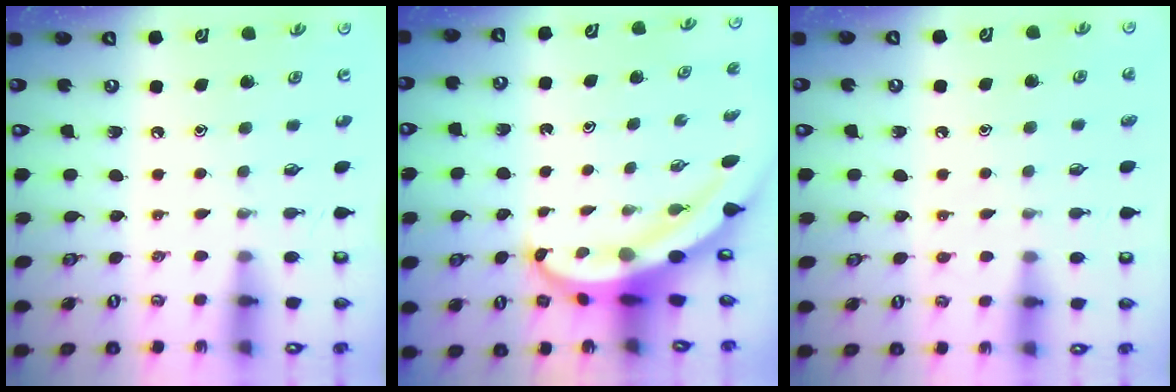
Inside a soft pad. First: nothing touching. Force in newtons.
{"total": 5.8, "press": 5.7, "slide": 0.7}
{"total": 4.1, "press": 4.1, "slide": 0.4}